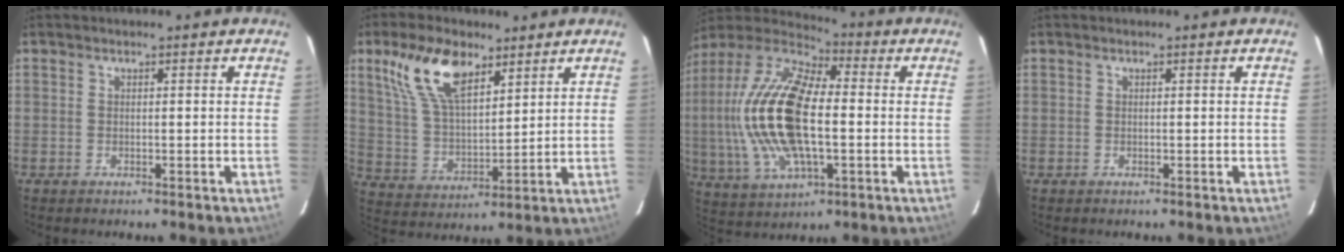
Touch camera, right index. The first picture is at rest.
{"total": 13.3, "force": [7.6, 6.2, 9.0], "torque": [-0.178, 0.021, 0.157]}
{"total": 22.5, "force": [-0.7, 10.2, 20.1], "torque": [-0.417, 0.004, -0.017]}
{"total": 0.0}